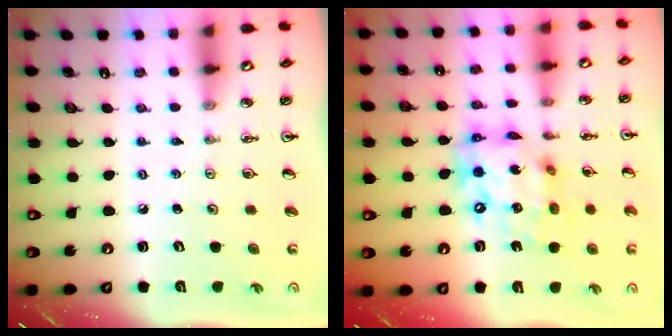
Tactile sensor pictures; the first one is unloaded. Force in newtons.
{"total": 16.0, "press": 15.9, "slide": 1.4}